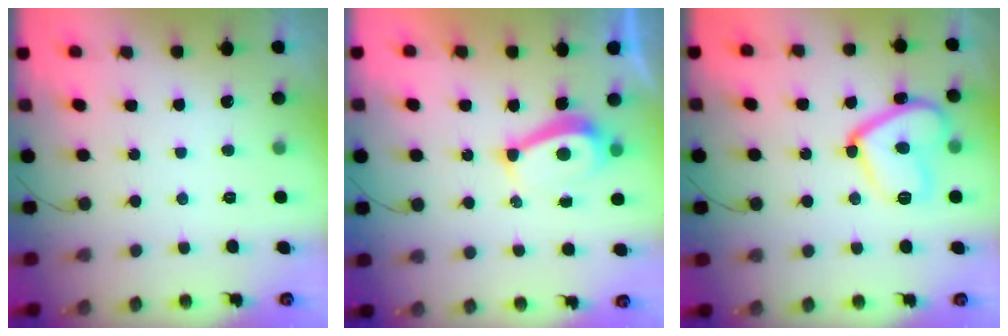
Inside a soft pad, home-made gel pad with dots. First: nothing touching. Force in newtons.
{"total": 7.3, "press": 7.3, "slide": 0.4}
{"total": 15.0, "press": 14.9, "slide": 1.5}